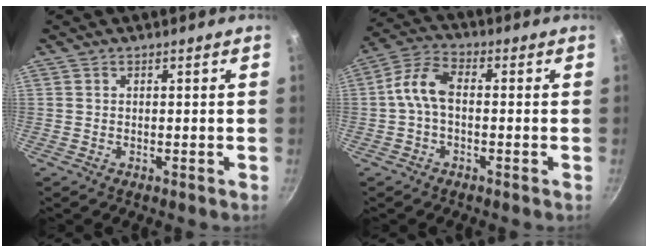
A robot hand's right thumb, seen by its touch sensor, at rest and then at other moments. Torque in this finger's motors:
{"motor_torque": [1.24, 1.23, 0.70, -0.62, 0.42]}